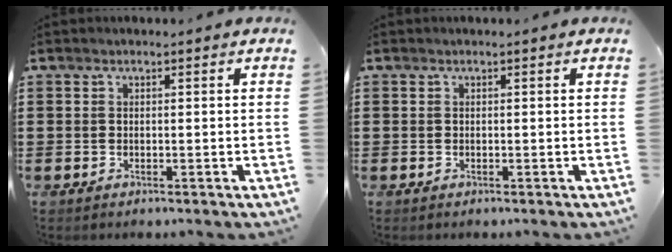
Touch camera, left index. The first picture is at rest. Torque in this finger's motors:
{"motor_torque": [0.02, 0.00, -0.02, 0.00]}